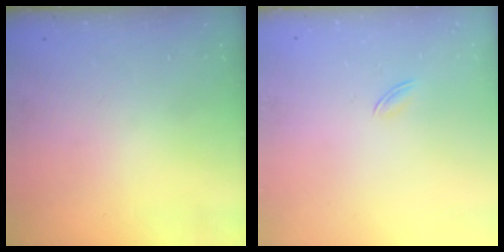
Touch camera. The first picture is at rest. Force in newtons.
{"total": 1.6, "press": 1.5, "slide": 0.5}